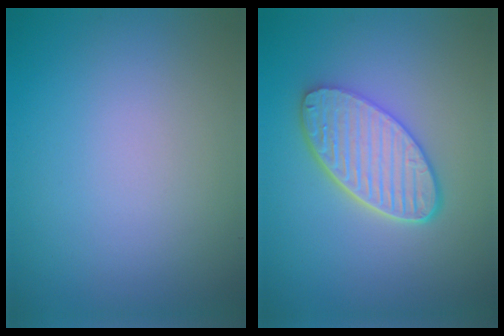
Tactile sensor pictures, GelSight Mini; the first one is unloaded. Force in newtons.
{"total": 5.4, "press": 4.2, "slide": 3.4}